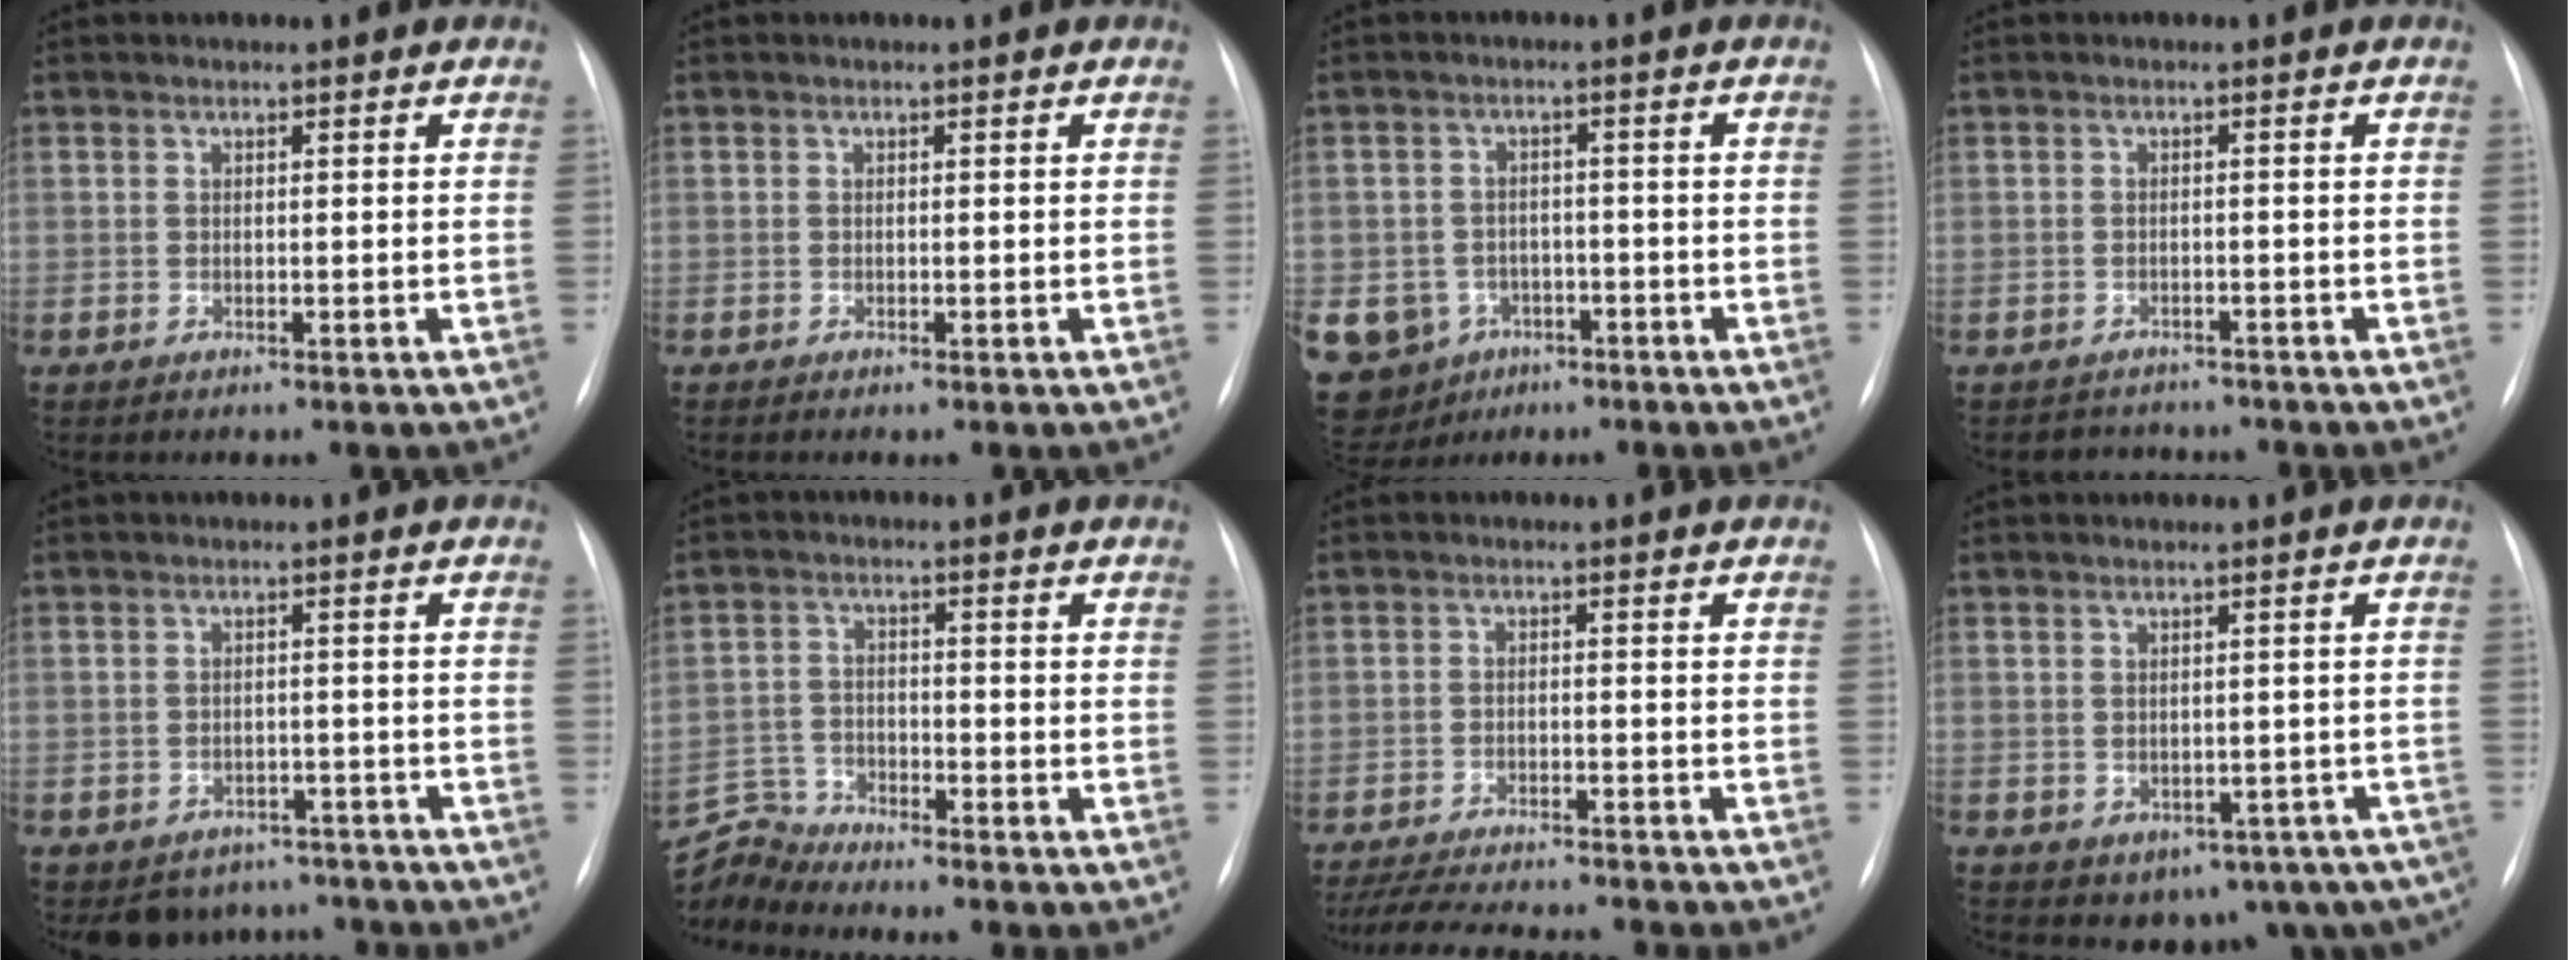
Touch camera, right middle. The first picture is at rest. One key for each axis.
{"total": 0.0}
{"total": 11.0, "fx": -4.8, "fy": 9.5, "fz": 2.8, "tx": -0.078, "ty": 0.015, "tz": -0.062}
{"total": 3.5, "fx": -3.1, "fy": 1.5, "fz": -0.4, "tx": 0.004, "ty": 0.003, "tz": -0.046}
{"total": 7.2, "fx": -6.1, "fy": 3.9, "fz": 0.4, "tx": 0.008, "ty": 0.018, "tz": -0.076}
{"total": 6.1, "fx": -6.0, "fy": -0.5, "fz": -1.0, "tx": 0.009, "ty": 0.009, "tz": -0.116}
{"total": 13.1, "fx": -11.9, "fy": 2.0, "fz": 5.2, "tx": -0.094, "ty": -0.013, "tz": -0.172}
{"total": 10.9, "fx": -6.3, "fy": 7.4, "fz": 4.9, "tx": -0.050, "ty": 0.015, "tz": -0.070}